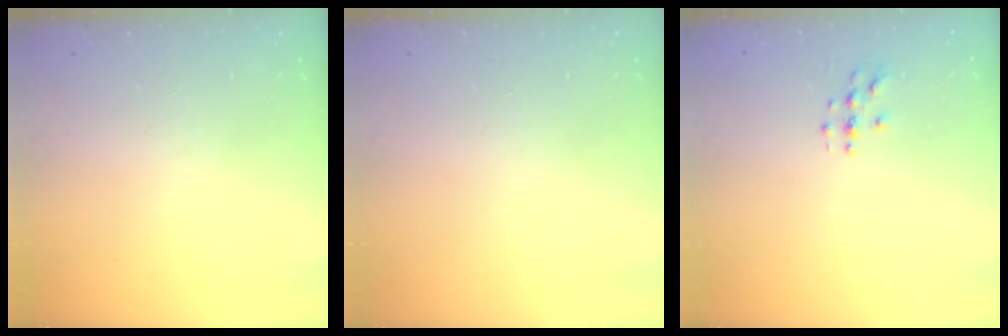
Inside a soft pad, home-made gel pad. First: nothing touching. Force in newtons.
{"total": 0.0}
{"total": 2.8, "press": 2.8, "slide": 0.3}